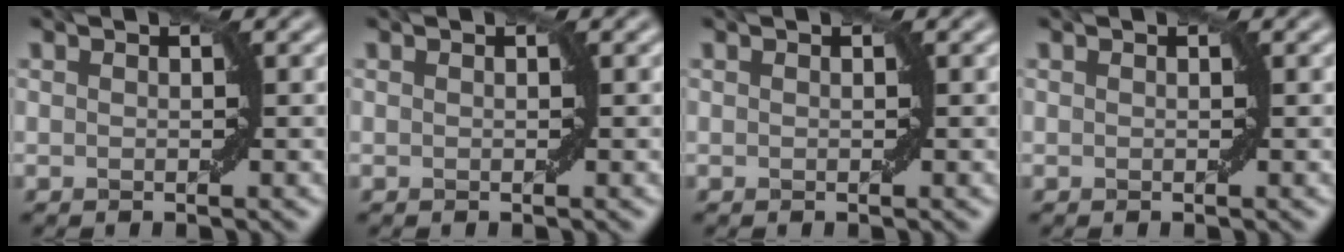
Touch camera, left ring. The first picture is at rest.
{"total": 0.0}
{"total": 0.0}
{"total": 0.0}